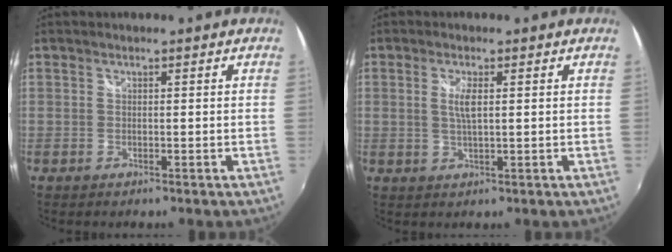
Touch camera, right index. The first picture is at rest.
{"total": 3.0, "force": [0.6, 0.6, 2.9], "torque": [-0.056, -0.003, 0.011]}